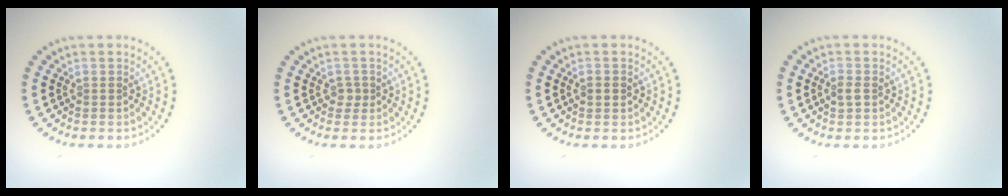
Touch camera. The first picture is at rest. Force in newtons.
{"total": 0.9, "press": 0.7, "slide": 0.5}
{"total": 1.2, "press": 1.2, "slide": 0.1}
{"total": 1.2, "press": 1.2, "slide": 0.2}